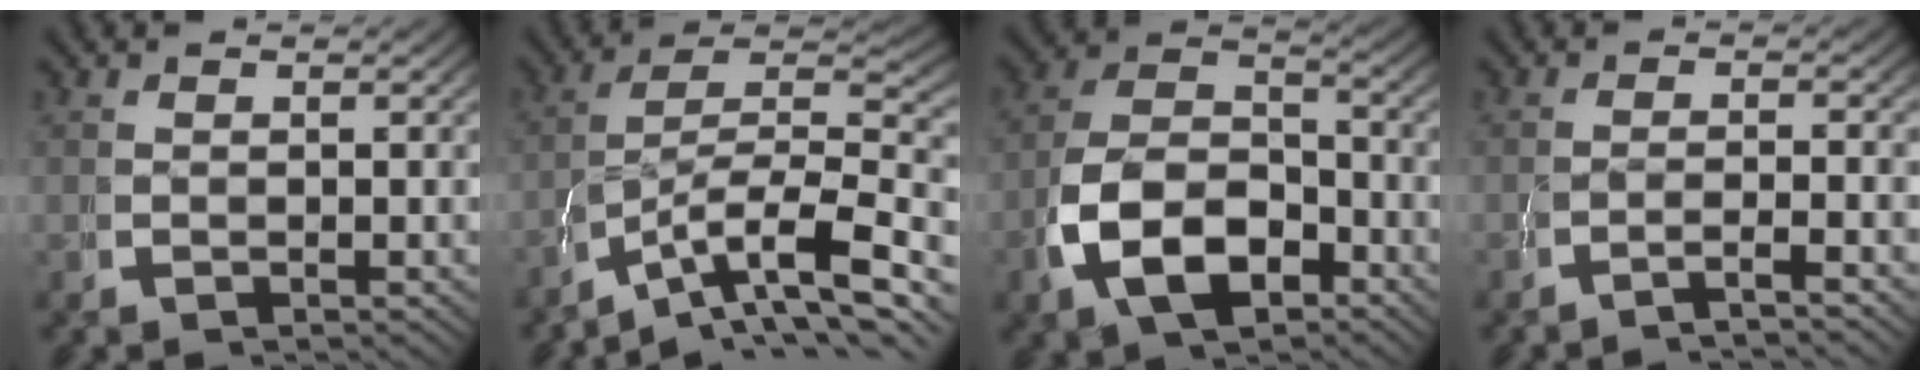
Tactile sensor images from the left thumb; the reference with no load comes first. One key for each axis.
{"total": 11.0, "fx": -2.9, "fy": 6.6, "fz": 8.3, "tx": -0.140, "ty": -0.033, "tz": -0.035}
{"total": 10.2, "fx": -2.3, "fy": 7.0, "fz": 7.0, "tx": -0.153, "ty": -0.035, "tz": -0.026}
{"total": 2.3, "fx": -1.5, "fy": -0.3, "fz": 1.7, "tx": -0.033, "ty": 0.004, "tz": -0.031}